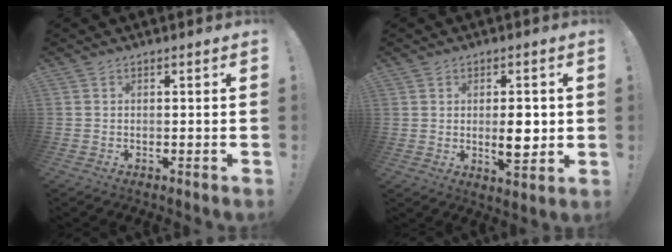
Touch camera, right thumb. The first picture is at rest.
{"total": 6.9, "force": [0.6, 4.9, 4.8], "torque": [-0.057, -0.004, 0.009]}